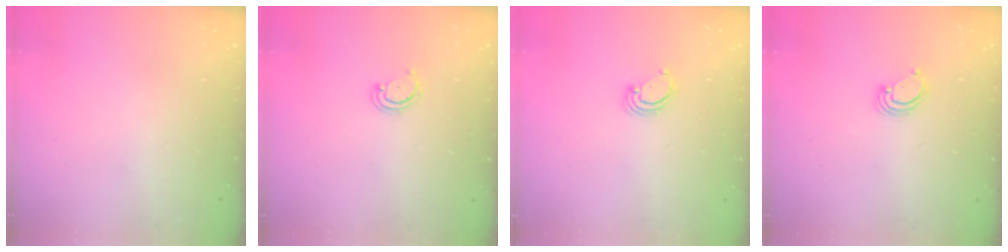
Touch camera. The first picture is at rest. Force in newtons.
{"total": 2.6, "press": 2.6, "slide": 0.3}
{"total": 3.1, "press": 3.1, "slide": 0.2}
{"total": 3.1, "press": 3.1, "slide": 0.2}